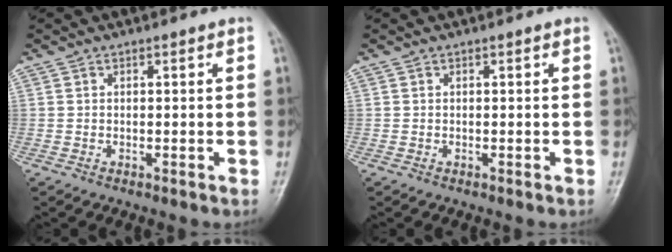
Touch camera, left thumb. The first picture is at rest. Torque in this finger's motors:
{"motor_torque": [0.00, 0.00, 0.00, 0.00, 0.00]}